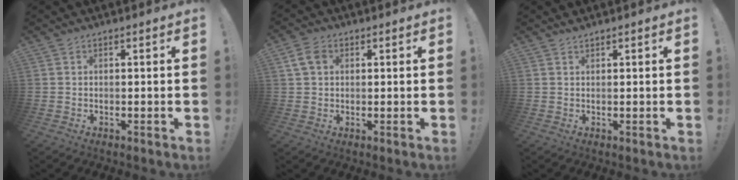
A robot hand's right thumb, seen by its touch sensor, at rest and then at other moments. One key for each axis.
{"total": 5.8, "fx": 1.8, "fy": 4.1, "fz": 3.6, "tx": -0.074, "ty": 0.008, "tz": 0.036}
{"total": 0.9, "fx": 0.9, "fy": -0.1, "fz": 0.2, "tx": 0.005, "ty": -0.003, "tz": 0.014}